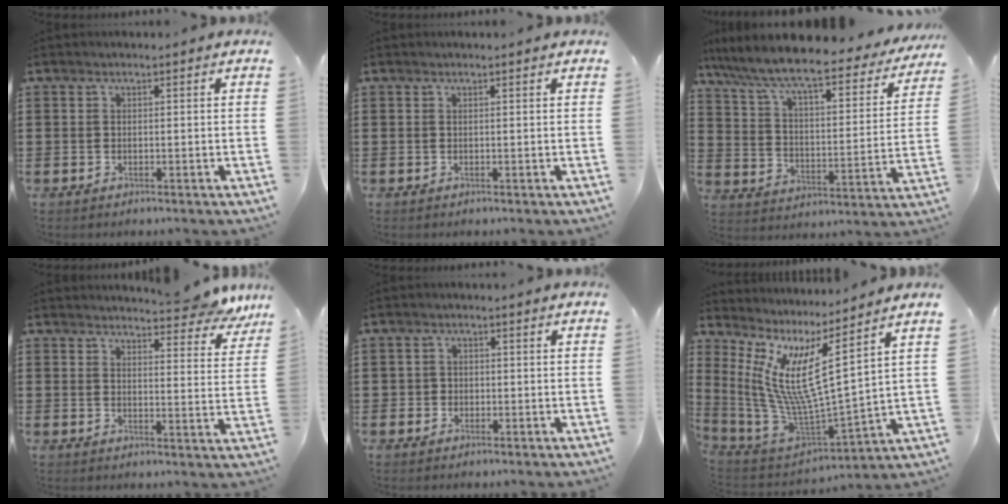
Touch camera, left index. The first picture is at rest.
{"total": 0.0}
{"total": 8.6, "force": [7.3, 0.9, 4.4], "torque": [-0.118, -0.052, 0.119]}
{"total": 6.0, "force": [5.6, 0.8, 1.9], "torque": [-0.031, -0.027, 0.100]}
{"total": 1.4, "force": [-0.4, 1.4, 0.1], "torque": [-0.008, 0.003, -0.010]}
{"total": 9.7, "force": [4.0, 1.3, 8.7], "torque": [-0.214, -0.070, 0.057]}